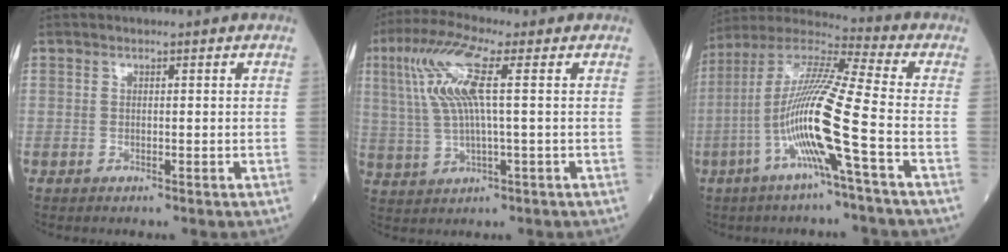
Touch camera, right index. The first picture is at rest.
{"total": 10.0, "force": [2.8, 1.2, 9.5], "torque": [-0.219, 0.020, 0.056]}
{"total": 15.1, "force": [-4.5, -1.0, 14.4], "torque": [-0.287, 0.002, -0.098]}